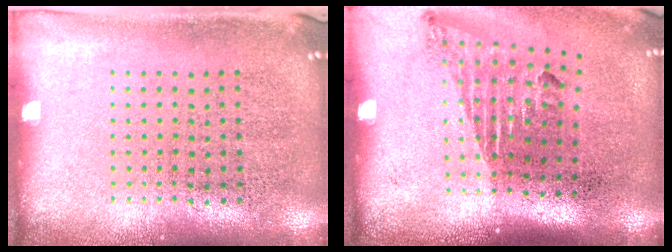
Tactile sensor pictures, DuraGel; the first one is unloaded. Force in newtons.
{"total": 1.7, "press": 1.1, "slide": 1.3}